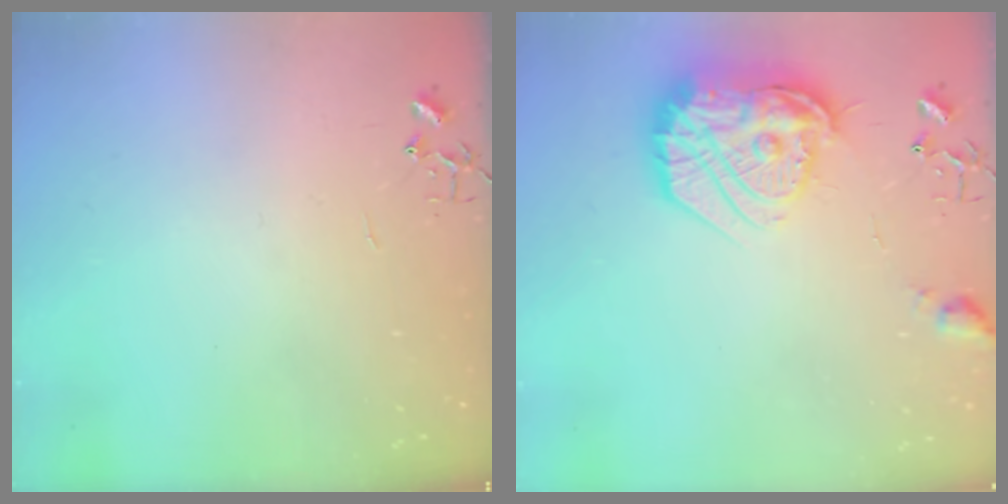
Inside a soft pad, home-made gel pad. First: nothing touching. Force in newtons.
{"total": 21.6, "press": 21.5, "slide": 1.7}